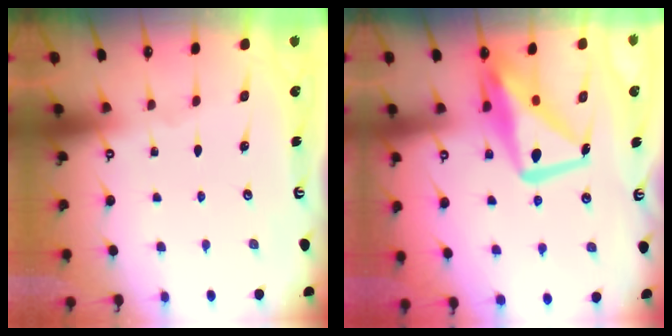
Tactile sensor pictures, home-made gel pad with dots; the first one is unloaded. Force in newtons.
{"total": 14.9, "press": 14.9, "slide": 1.4}